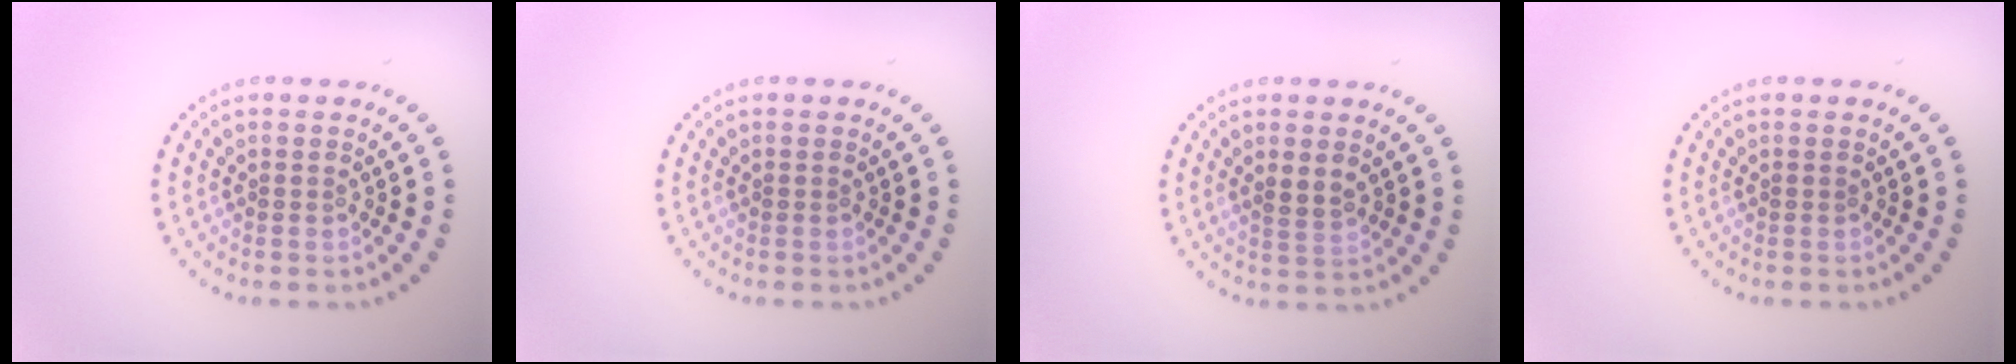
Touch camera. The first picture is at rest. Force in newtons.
{"total": 0.0}
{"total": 1.7, "press": 1.6, "slide": 0.5}
{"total": 0.0}